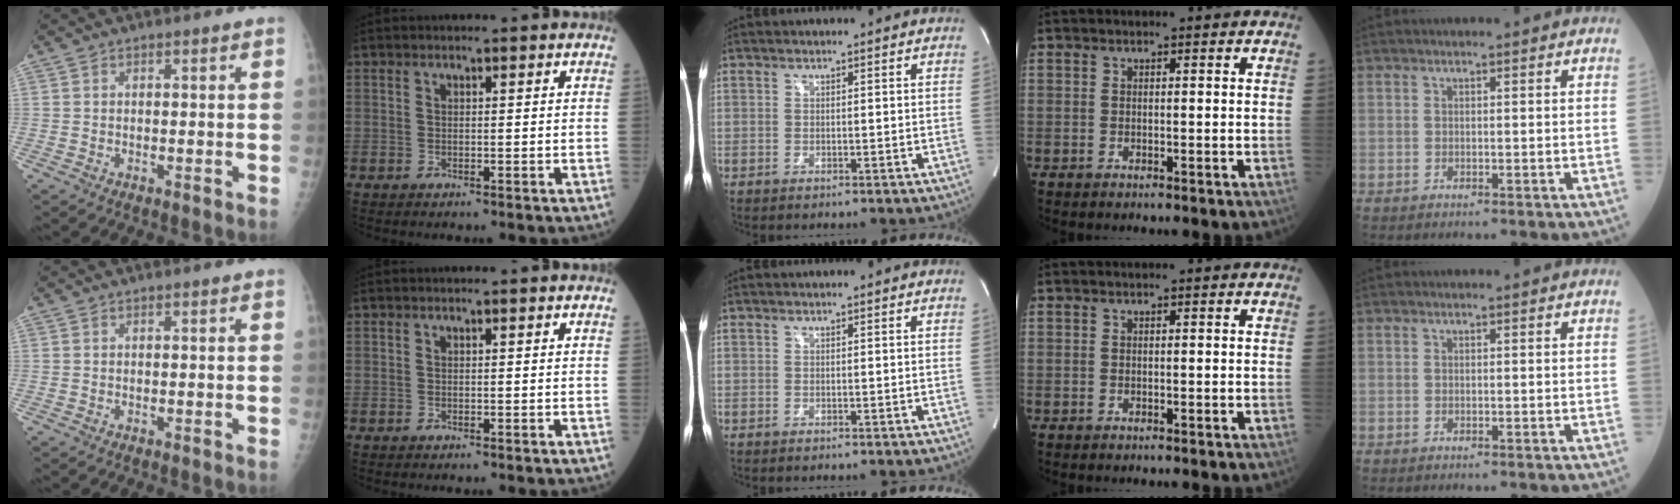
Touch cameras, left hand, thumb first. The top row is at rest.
{}